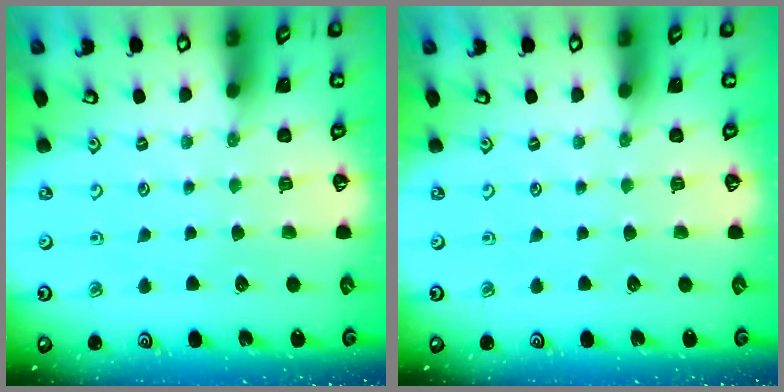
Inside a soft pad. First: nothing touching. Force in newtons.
{"total": 0.0}